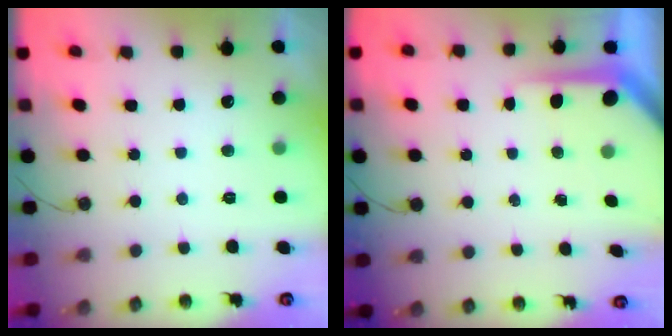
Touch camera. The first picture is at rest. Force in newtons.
{"total": 6.0, "press": 5.9, "slide": 0.4}